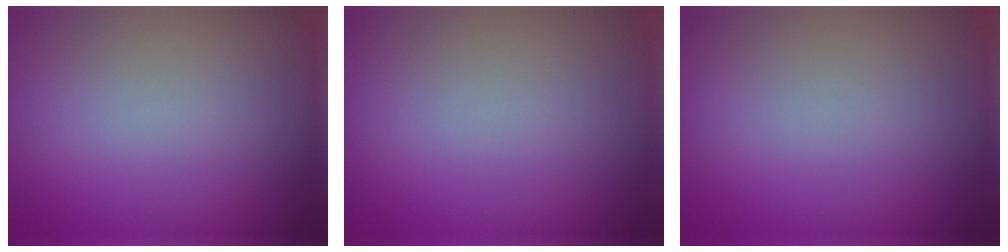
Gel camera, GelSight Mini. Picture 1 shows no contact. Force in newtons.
{"total": 0.0}
{"total": 0.0}